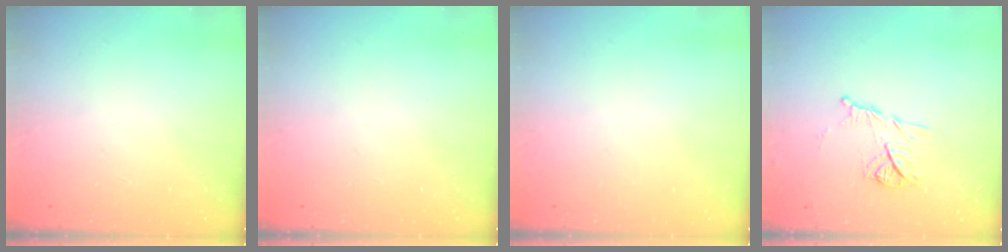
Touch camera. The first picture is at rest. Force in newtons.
{"total": 0.0}
{"total": 0.0}
{"total": 10.0, "press": 10.0, "slide": 1.0}